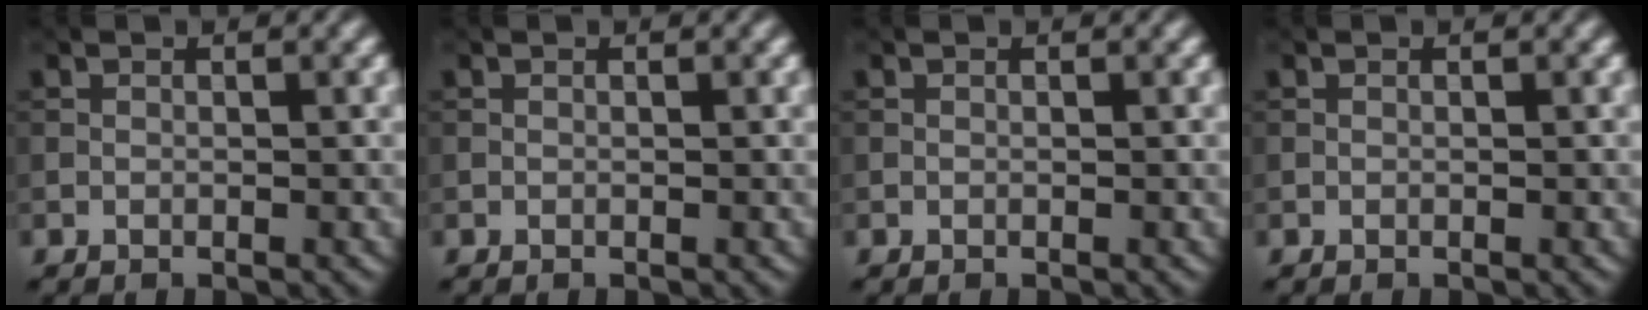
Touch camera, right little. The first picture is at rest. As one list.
[{"total": 0.0}, {"total": 0.0}, {"total": 0.0}]